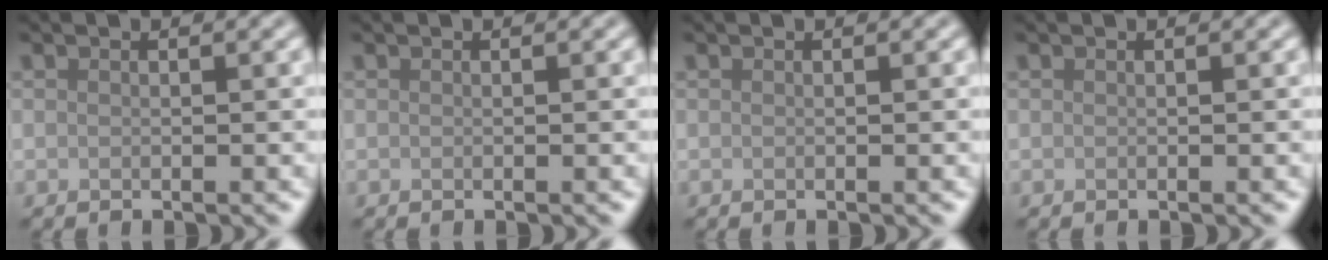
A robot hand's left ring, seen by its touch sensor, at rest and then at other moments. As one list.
[{"total": 0.0}, {"total": 0.0}, {"total": 0.0}]